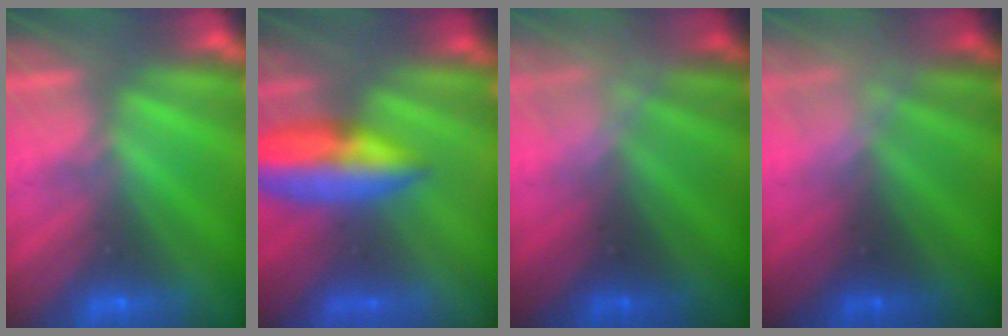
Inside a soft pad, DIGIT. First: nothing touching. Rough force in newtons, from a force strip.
{"total": 8.5}
{"total": 2.3}
{"total": 2.3}